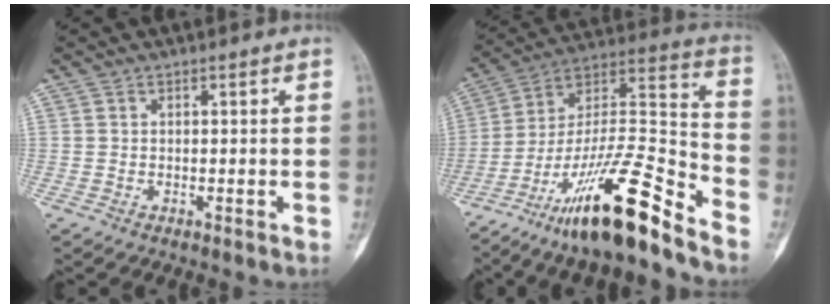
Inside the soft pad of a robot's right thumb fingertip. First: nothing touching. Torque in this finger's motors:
{"motor_torque": [3.41, 0.71, 1.25, -1.52, 0.50]}